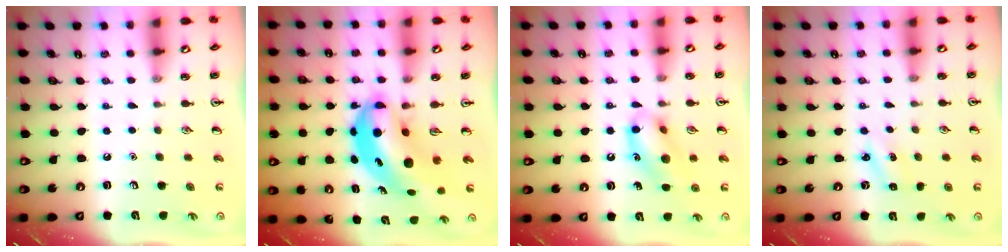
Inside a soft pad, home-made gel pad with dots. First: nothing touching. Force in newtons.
{"total": 8.8, "press": 8.5, "slide": 2.3}
{"total": 11.8, "press": 11.6, "slide": 2.1}
{"total": 2.2, "press": 2.1, "slide": 0.8}